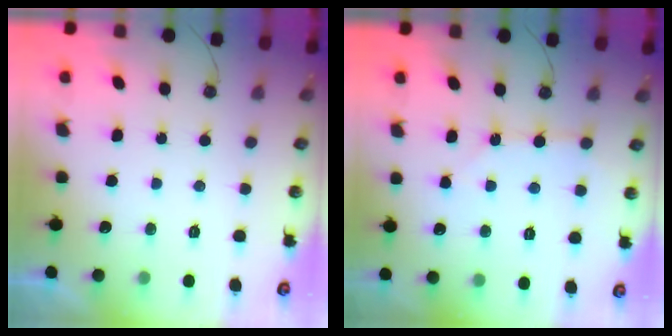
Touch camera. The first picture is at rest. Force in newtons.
{"total": 3.3, "press": 3.3, "slide": 0.4}